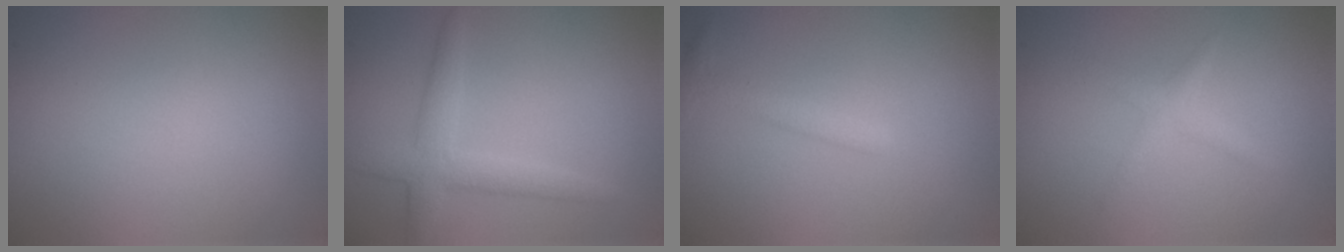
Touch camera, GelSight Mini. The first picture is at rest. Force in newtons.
{"total": 3.3, "press": 3.3, "slide": 0.1}
{"total": 1.5, "press": 1.5, "slide": 0.1}
{"total": 1.4, "press": 1.4, "slide": 0.1}